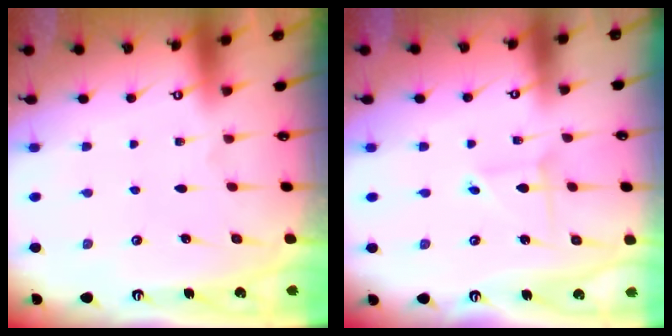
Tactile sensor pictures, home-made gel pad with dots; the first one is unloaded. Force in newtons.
{"total": 2.3, "press": 2.3, "slide": 0.0}